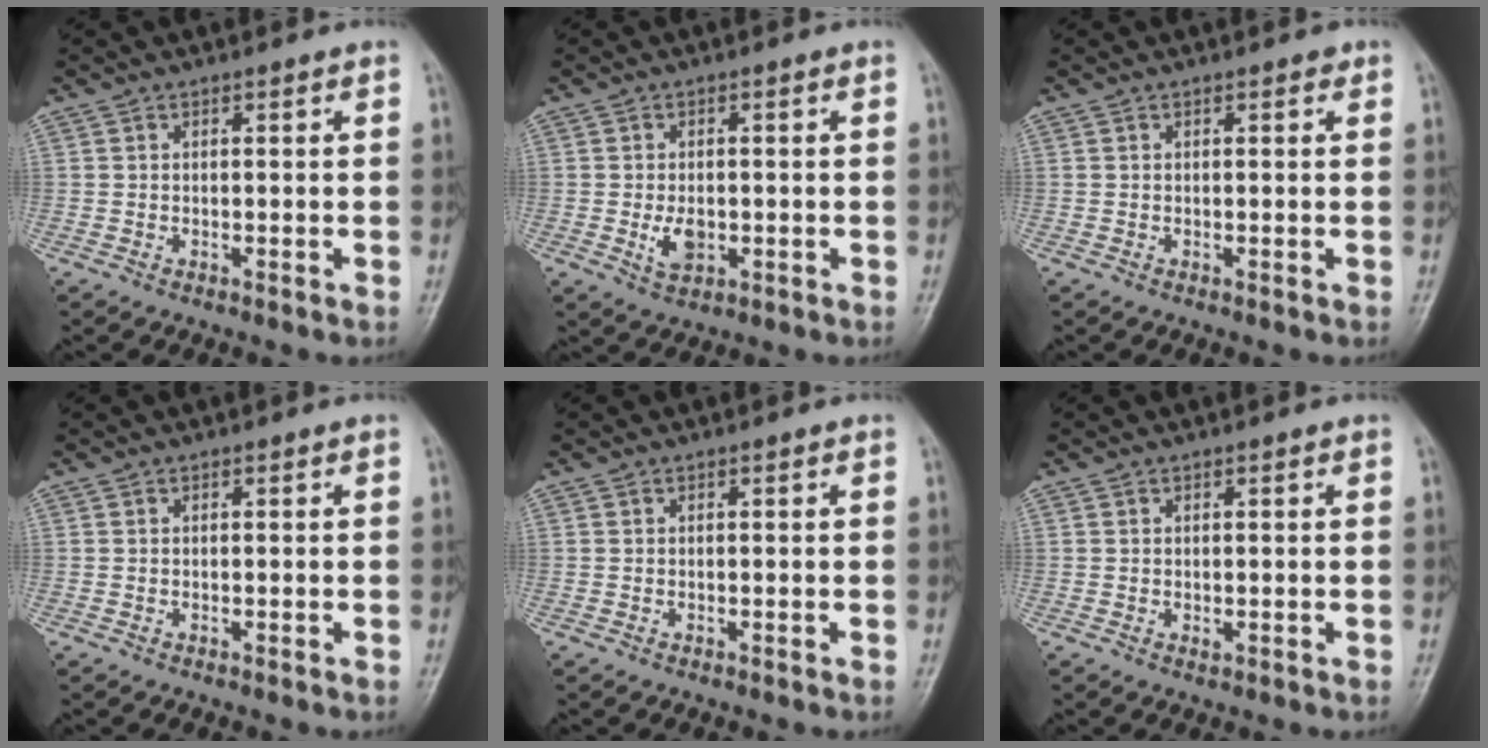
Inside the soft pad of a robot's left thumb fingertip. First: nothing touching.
{"total": 4.2, "force": [-0.7, 2.6, 3.2], "torque": [-0.050, -0.004, -0.008]}
{"total": 0.9, "force": [0.5, 0.4, 0.6], "torque": [-0.004, 0.000, 0.002]}
{"total": 0.0}
{"total": 0.0}
{"total": 1.0, "force": [0.2, 0.5, 0.9], "torque": [-0.012, -0.002, 0.006]}